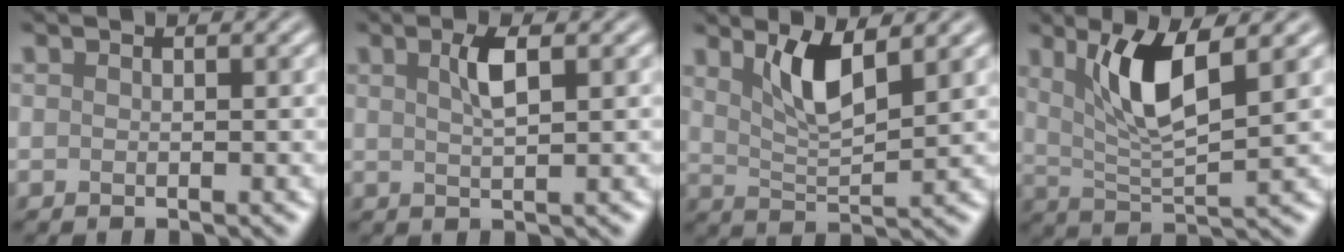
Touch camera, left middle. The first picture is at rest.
{"total": 2.3, "force": [1.0, 0.6, 2.0], "torque": [-0.038, 0.004, 0.017]}
{"total": 4.2, "force": [2.3, 1.1, 3.4], "torque": [-0.069, -0.005, 0.046]}
{"total": 5.7, "force": [2.3, 1.4, 5.1], "torque": [-0.099, -0.005, 0.045]}